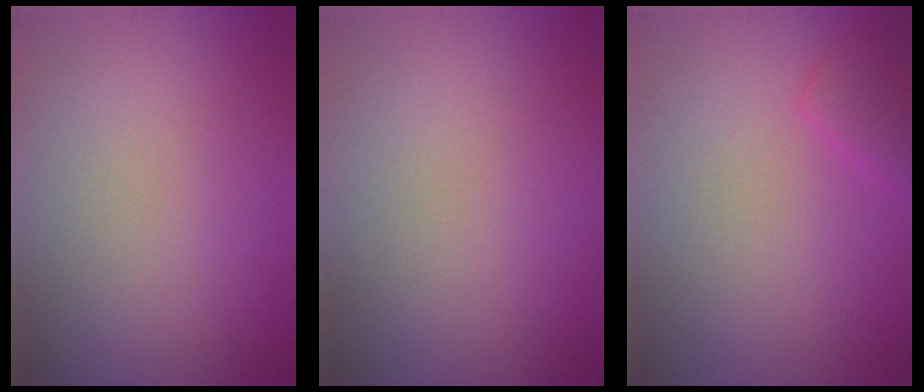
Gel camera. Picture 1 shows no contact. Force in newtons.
{"total": 0.0}
{"total": 2.2, "press": 2.2, "slide": 0.1}